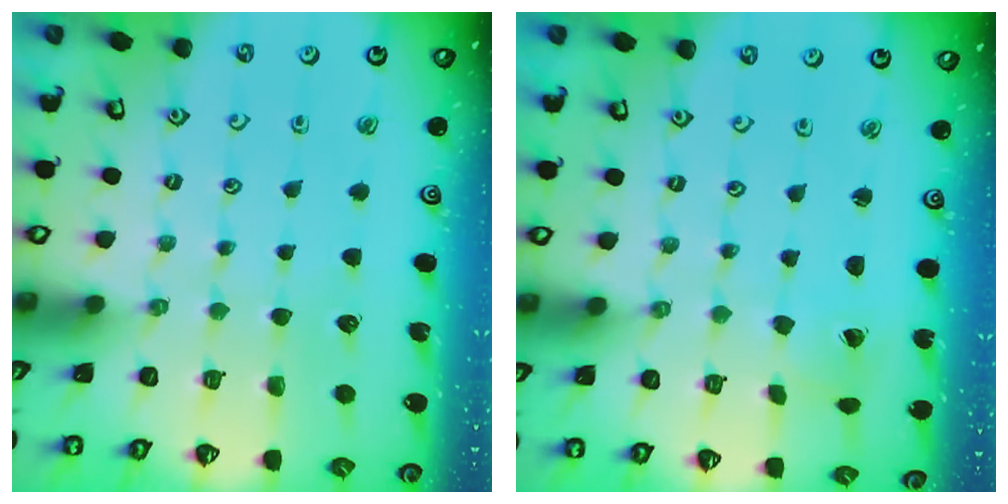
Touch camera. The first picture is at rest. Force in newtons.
{"total": 1.4, "press": 1.4, "slide": 0.1}